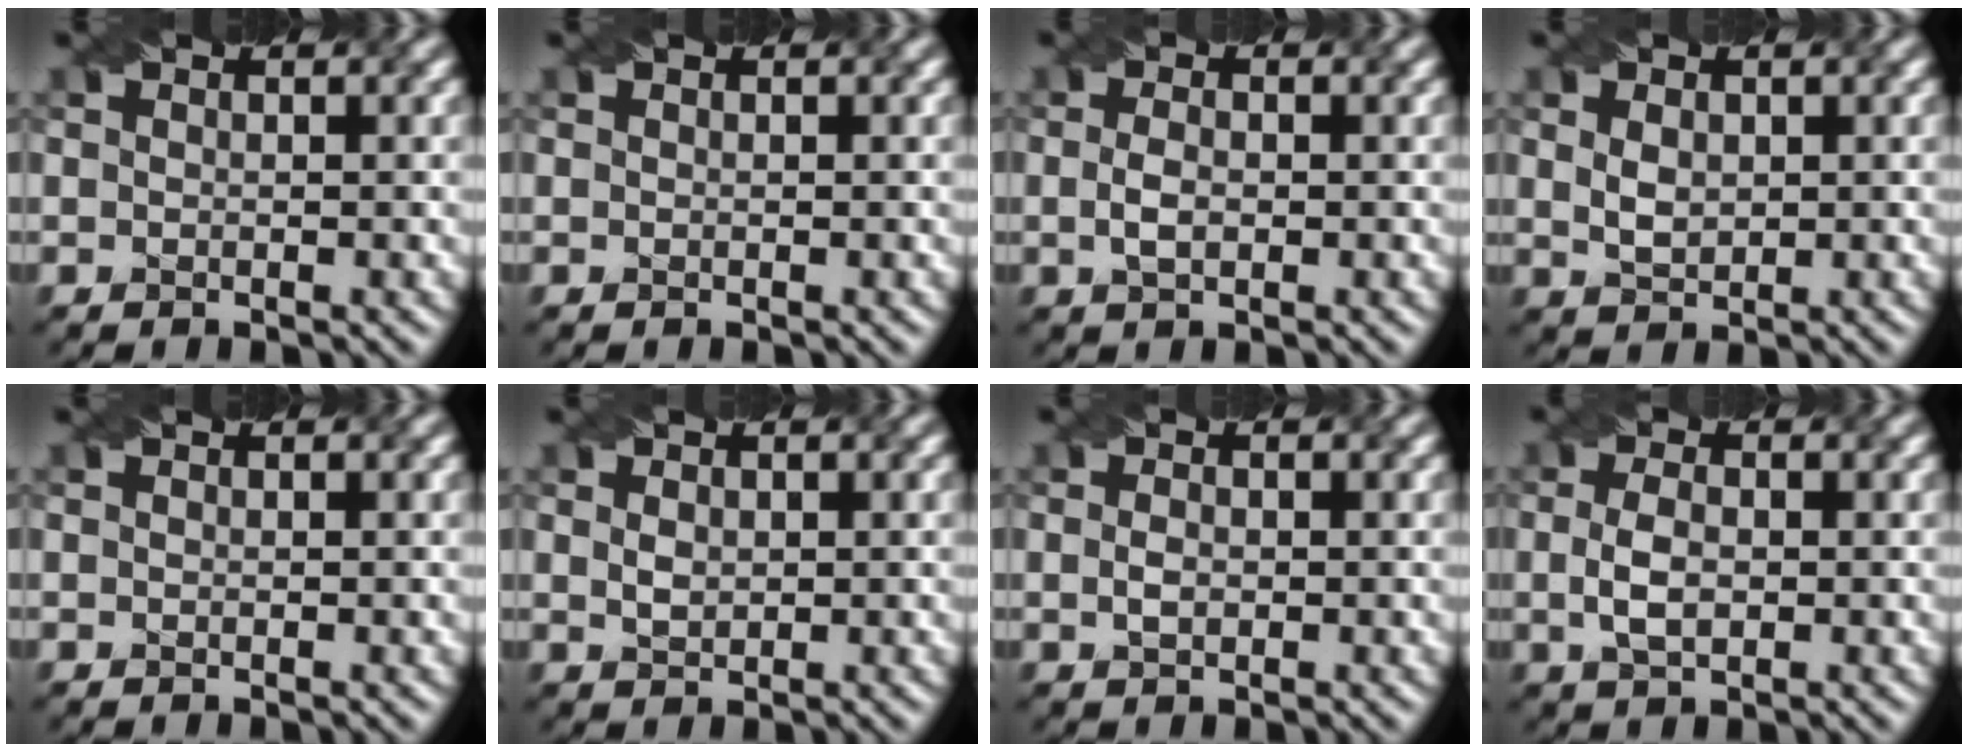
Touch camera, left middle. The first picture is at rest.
{"total": 0.0}
{"total": 1.7, "force": [-0.3, 0.8, 1.4], "torque": [-0.036, 0.001, -0.004]}
{"total": 1.8, "force": [0.3, 1.2, 1.3], "torque": [-0.031, 0.002, 0.012]}
{"total": 0.0}
{"total": 1.2, "force": [0.2, 0.8, 0.8], "torque": [-0.020, 0.001, 0.009]}
{"total": 1.0, "force": [-0.2, 0.6, 0.8], "torque": [-0.024, 0.002, -0.003]}
{"total": 2.5, "force": [-0.2, 1.3, 2.1], "torque": [-0.052, 0.001, -0.001]}